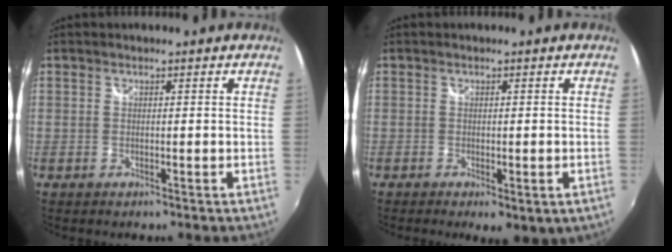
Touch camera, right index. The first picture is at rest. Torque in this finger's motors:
{"motor_torque": [1.29, -0.85, 0.37, 0.07]}